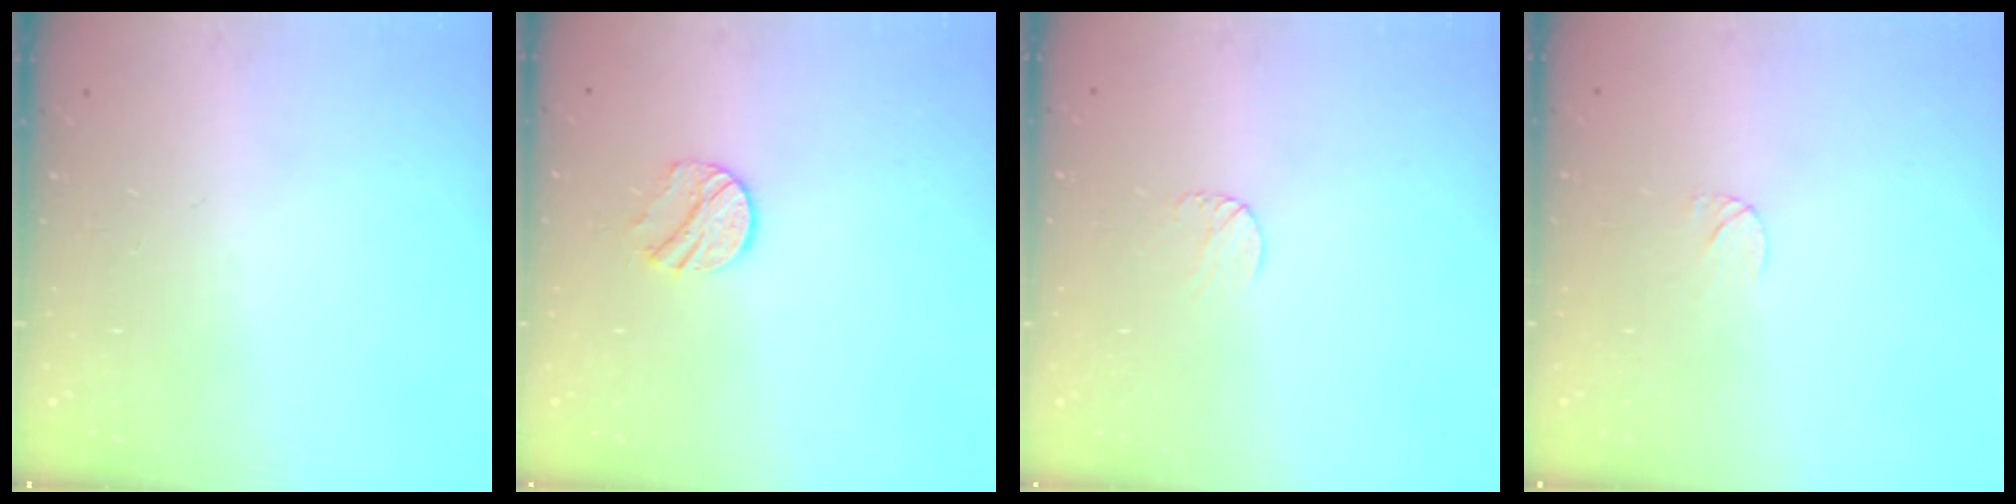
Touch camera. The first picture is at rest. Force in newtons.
{"total": 9.1, "press": 9.1, "slide": 0.4}
{"total": 5.3, "press": 5.3, "slide": 0.4}
{"total": 4.2, "press": 4.1, "slide": 0.3}